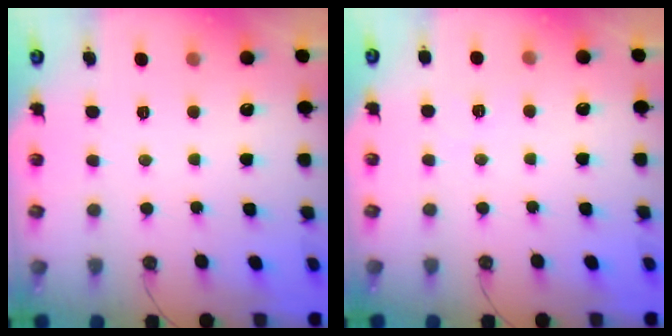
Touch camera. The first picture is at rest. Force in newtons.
{"total": 2.8, "press": 2.8, "slide": 0.3}